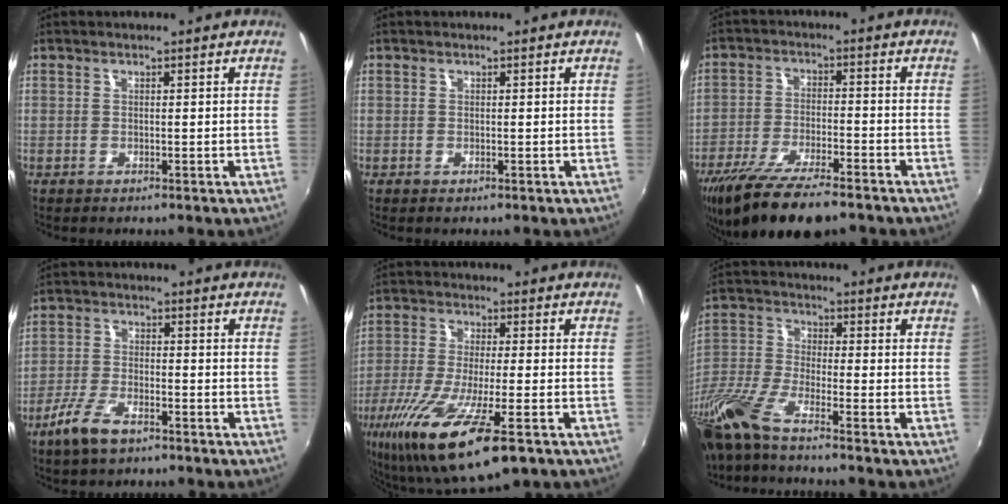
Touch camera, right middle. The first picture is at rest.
{"total": 0.0}
{"total": 14.6, "force": [-11.4, 3.3, 8.4], "torque": [-0.178, -0.034, -0.197]}
{"total": 6.7, "force": [-4.5, 2.5, 4.3], "torque": [-0.107, -0.008, -0.089]}
{"total": 18.1, "force": [-9.6, 3.7, 14.9], "torque": [-0.308, -0.065, -0.171]}
{"total": 13.0, "force": [-10.0, 1.2, 8.2], "torque": [-0.188, -0.032, -0.200]}